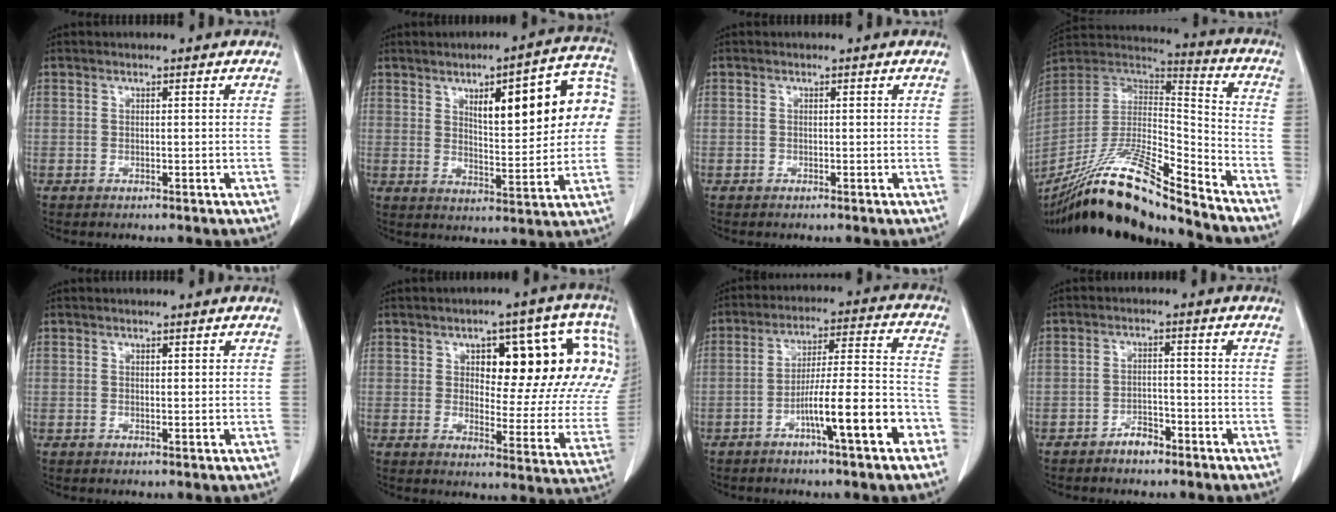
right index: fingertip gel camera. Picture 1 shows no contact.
{"total": 16.1, "force": [3.9, 4.2, 15.0], "torque": [-0.197, 0.032, 0.056]}
{"total": 0.5, "force": [-0.2, 0.5, 0.0], "torque": [0.005, 0.006, -0.007]}
{"total": 21.3, "force": [-17.4, 1.1, 12.1], "torque": [-0.256, -0.006, -0.324]}
{"total": 1.0, "force": [0.5, 0.4, 0.8], "torque": [-0.009, 0.001, 0.007]}
{"total": 20.3, "force": [6.6, 7.3, 17.8], "torque": [-0.199, 0.034, 0.096]}
{"total": 12.4, "force": [-5.7, 0.8, 10.9], "torque": [-0.174, 0.015, -0.089]}
{"total": 3.0, "force": [-2.3, 1.3, 1.3], "torque": [-0.019, 0.006, -0.037]}